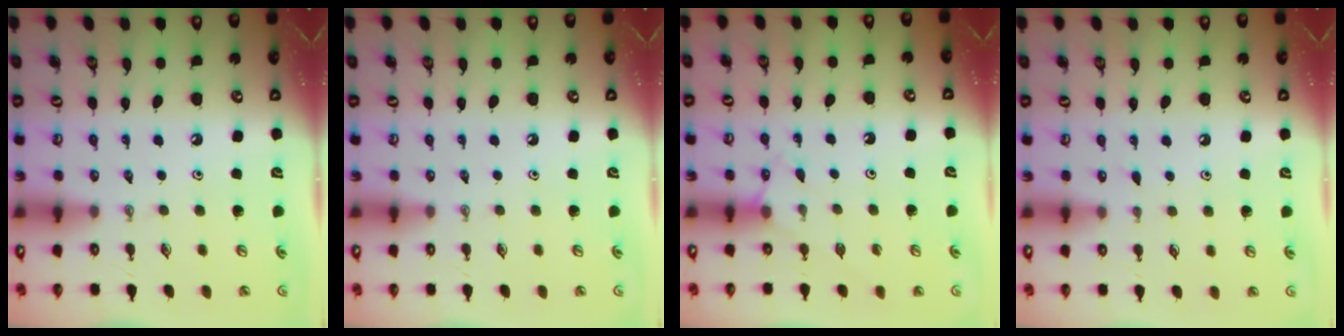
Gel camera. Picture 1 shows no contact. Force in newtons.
{"total": 0.0}
{"total": 6.0, "press": 5.9, "slide": 0.7}
{"total": 3.8, "press": 3.7, "slide": 0.4}